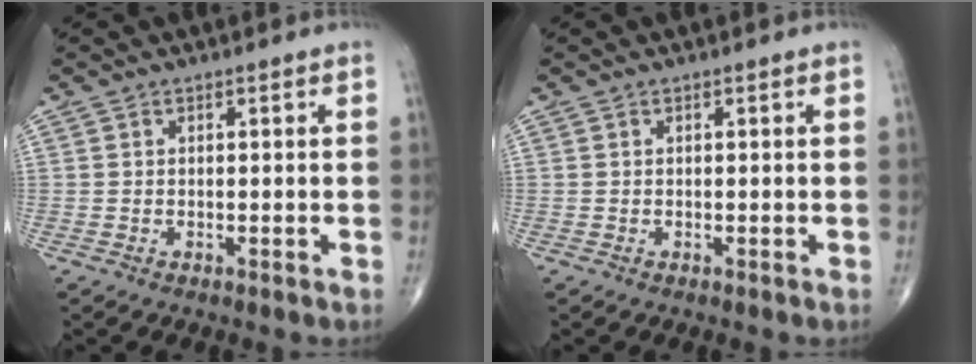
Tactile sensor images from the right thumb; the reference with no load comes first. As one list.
[{"total": 0.0}]